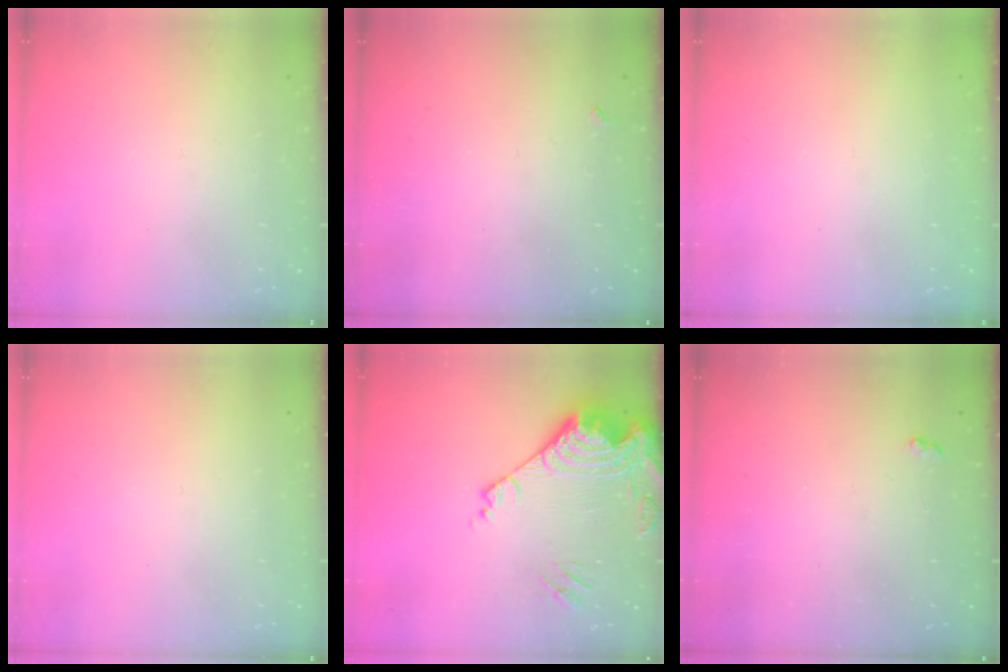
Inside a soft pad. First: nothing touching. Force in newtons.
{"total": 3.0, "press": 2.9, "slide": 0.5}
{"total": 1.1, "press": 1.0, "slide": 0.1}
{"total": 0.0}
{"total": 19.0, "press": 18.8, "slide": 2.5}
{"total": 3.6, "press": 3.6, "slide": 0.6}